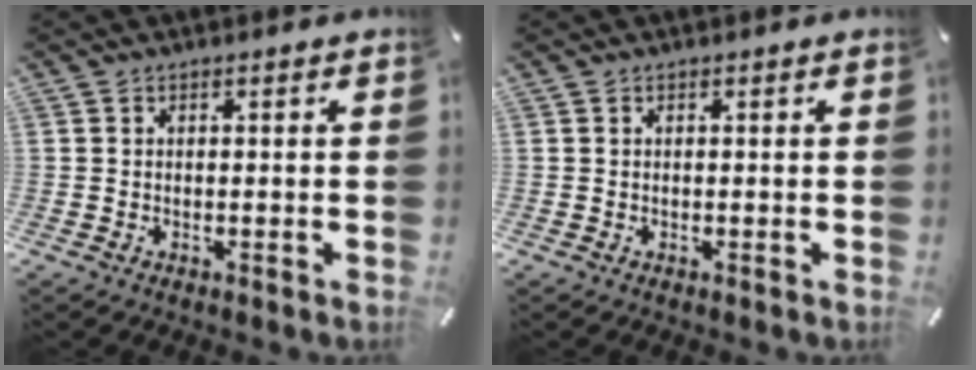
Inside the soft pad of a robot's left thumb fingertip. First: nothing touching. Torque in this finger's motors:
{"motor_torque": [-0.04, 0.04, -0.01, 0.09, 0.00]}